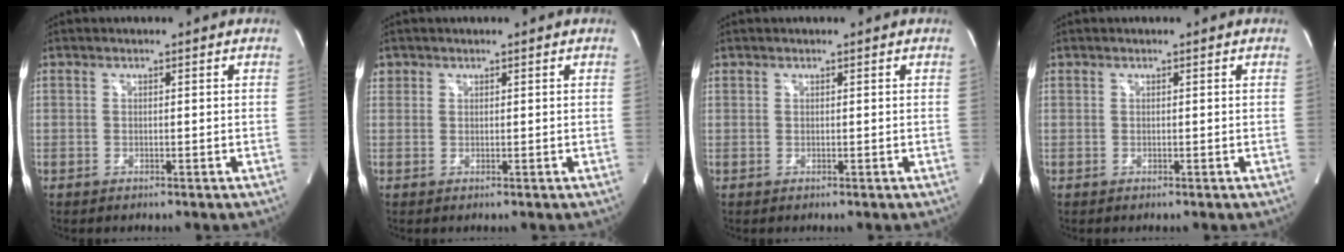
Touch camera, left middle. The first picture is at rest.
{"total": 0.7, "force": [0.4, 0.6, 0.0], "torque": [0.007, 0.004, 0.005]}
{"total": 0.0}
{"total": 0.0}